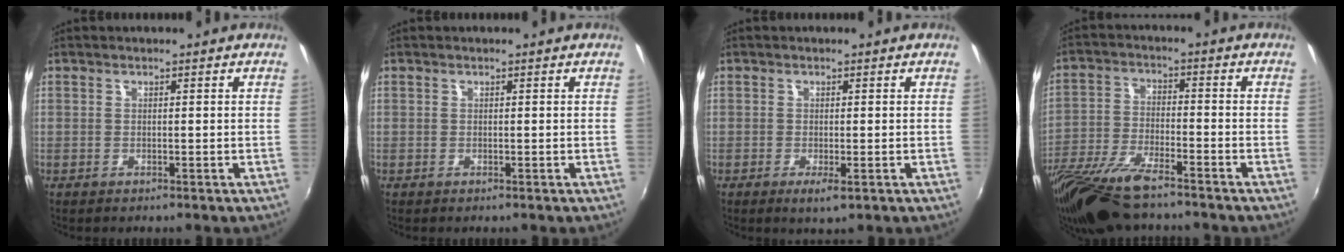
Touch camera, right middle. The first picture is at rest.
{"total": 0.0}
{"total": 2.3, "force": [-0.9, 0.3, 2.1], "torque": [-0.041, -0.009, -0.012]}
{"total": 15.9, "force": [-12.6, 3.7, 9.0], "torque": [-0.196, -0.043, -0.235]}